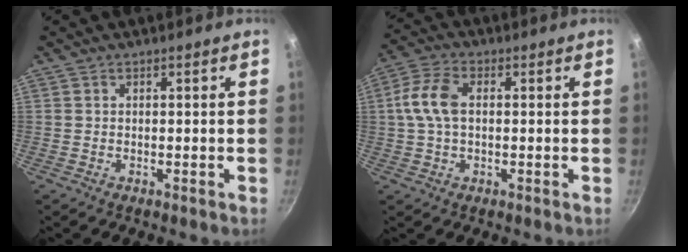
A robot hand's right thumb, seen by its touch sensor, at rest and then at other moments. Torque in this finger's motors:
{"motor_torque": [-0.23, 0.99, 0.27, -0.17, 0.17]}